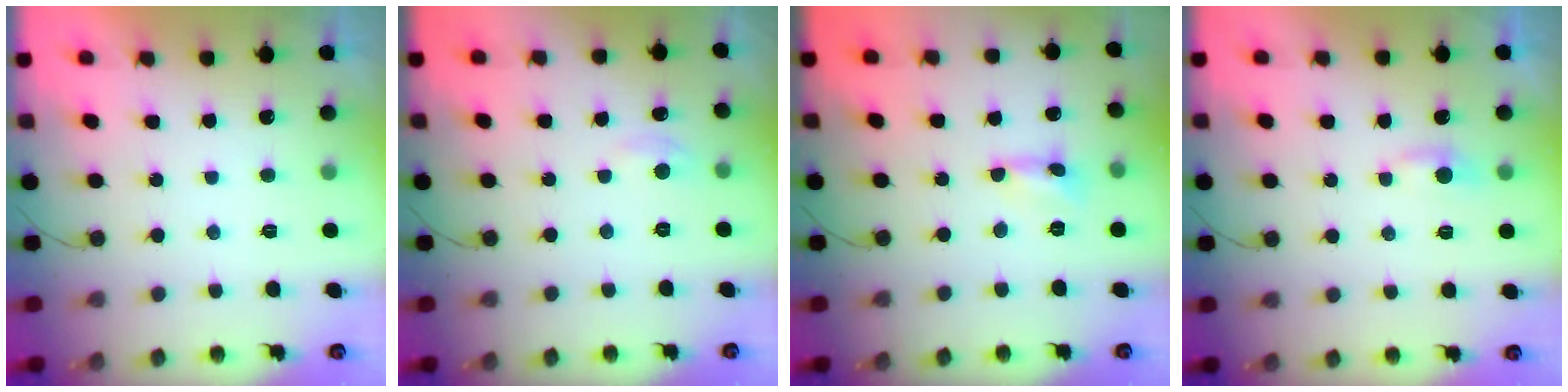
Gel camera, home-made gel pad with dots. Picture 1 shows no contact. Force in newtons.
{"total": 2.5, "press": 2.4, "slide": 0.3}
{"total": 0.6, "press": 0.6, "slide": 0.0}
{"total": 3.3, "press": 3.3, "slide": 0.4}